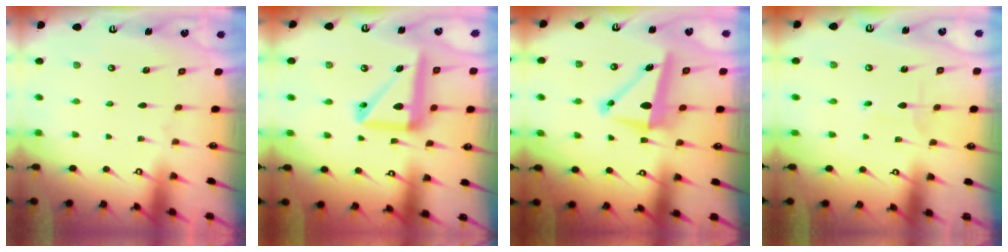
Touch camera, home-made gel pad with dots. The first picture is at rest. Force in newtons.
{"total": 14.9, "press": 14.7, "slide": 2.3}
{"total": 9.7, "press": 9.5, "slide": 1.9}
{"total": 1.6, "press": 1.6, "slide": 0.2}